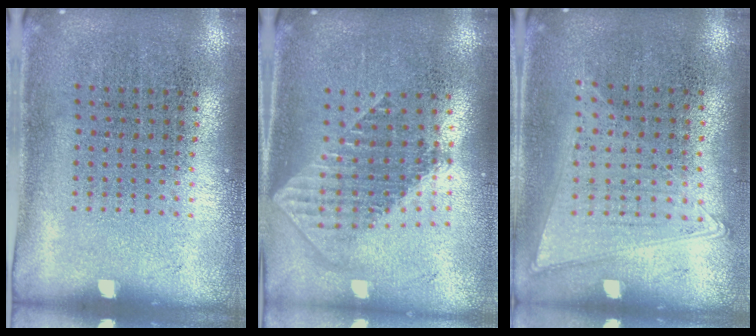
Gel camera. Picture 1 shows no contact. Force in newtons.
{"total": 1.8, "press": 1.5, "slide": 1.0}
{"total": 1.0, "press": 1.0, "slide": 0.4}